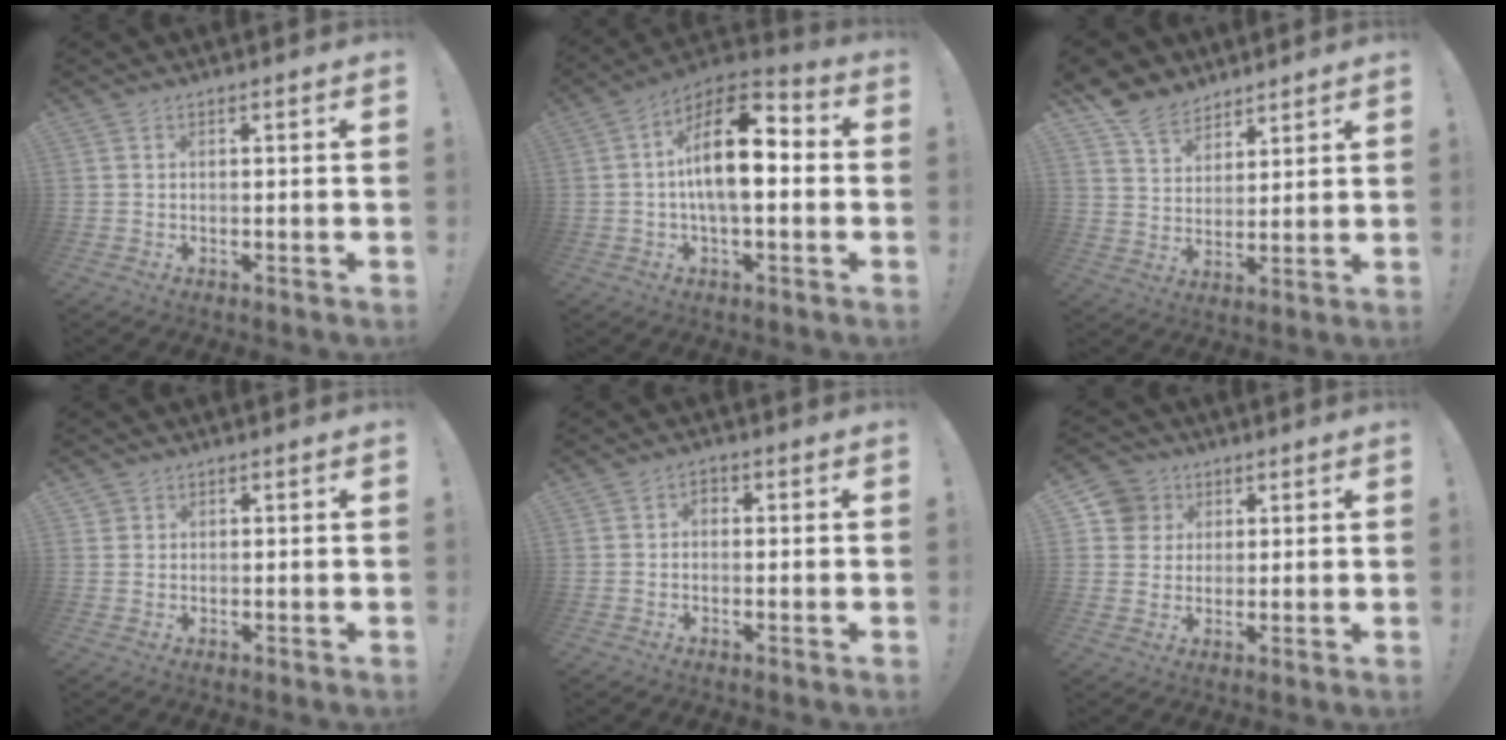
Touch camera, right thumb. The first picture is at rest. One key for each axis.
{"total": 16.2, "fx": 0.9, "fy": 7.3, "fz": 14.4, "tx": -0.240, "ty": 0.004, "tz": 0.011}
{"total": 9.3, "fx": 7.4, "fy": 5.4, "fz": 1.7, "tx": -0.033, "ty": -0.052, "tz": 0.147}
{"total": 1.4, "fx": 0.8, "fy": 1.1, "fz": 0.2, "tx": 0.000, "ty": -0.004, "tz": 0.015}
{"total": 1.9, "fx": -0.7, "fy": 1.3, "fz": 1.1, "tx": -0.024, "ty": 0.010, "tz": -0.013}
{"total": 7.8, "fx": 2.7, "fy": 7.1, "fz": 1.5, "tx": -0.017, "ty": -0.012, "tz": 0.056}